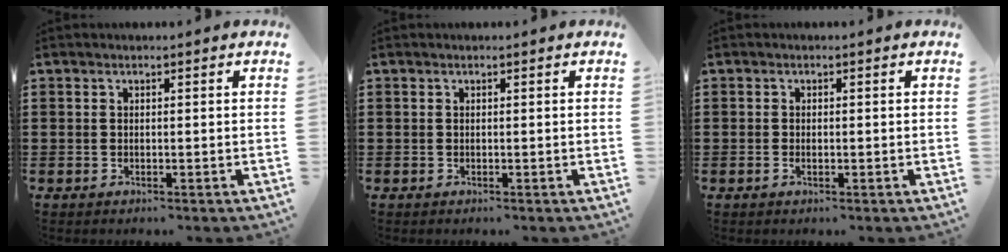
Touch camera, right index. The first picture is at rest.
{"total": 0.0}
{"total": 0.8, "force": [-0.3, 0.4, 0.7], "torque": [-0.014, -0.003, -0.004]}